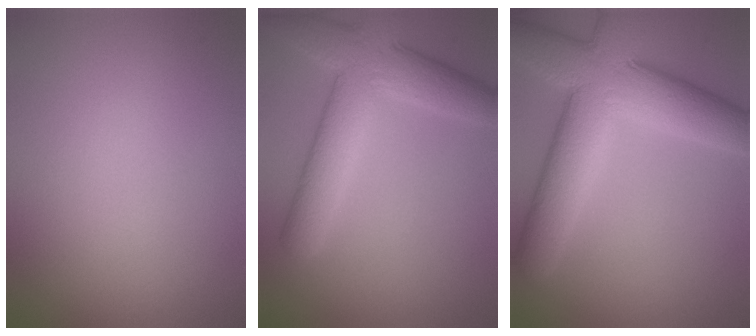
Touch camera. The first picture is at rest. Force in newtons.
{"total": 7.0, "press": 7.0, "slide": 0.2}
{"total": 10.2, "press": 10.2, "slide": 0.6}